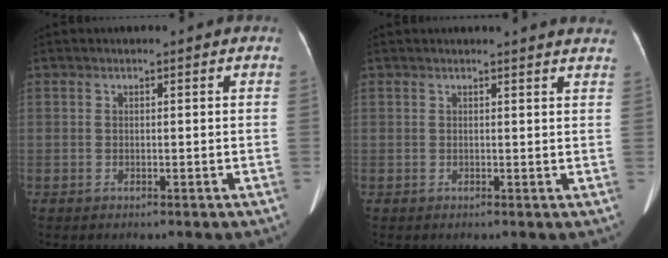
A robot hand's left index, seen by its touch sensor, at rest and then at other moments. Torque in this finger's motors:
{"motor_torque": [-0.26, -0.53, -0.02, -0.01]}